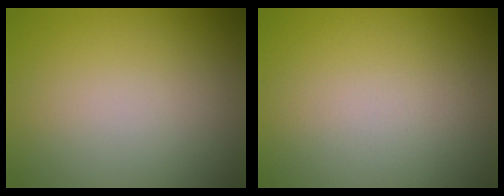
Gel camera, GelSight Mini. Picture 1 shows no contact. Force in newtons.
{"total": 0.0}